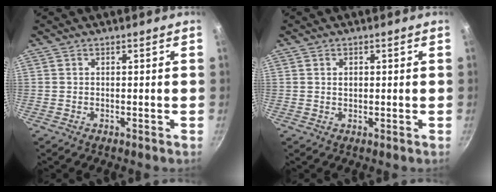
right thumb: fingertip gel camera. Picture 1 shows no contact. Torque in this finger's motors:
{"motor_torque": [-0.51, 0.43, 0.10, -0.02, 0.04]}